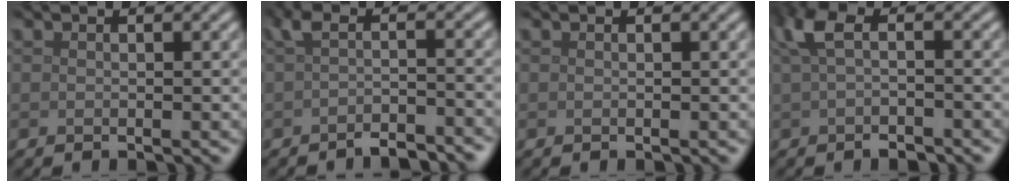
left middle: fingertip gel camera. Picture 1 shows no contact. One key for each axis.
{"total": 3.0, "fx": -2.0, "fy": 0.8, "fz": 2.0, "tx": -0.037, "ty": -0.007, "tz": -0.038}
{"total": 0.0}
{"total": 3.7, "fx": -0.1, "fy": 1.6, "fz": 3.3, "tx": -0.068, "ty": 0.002, "tz": -0.003}